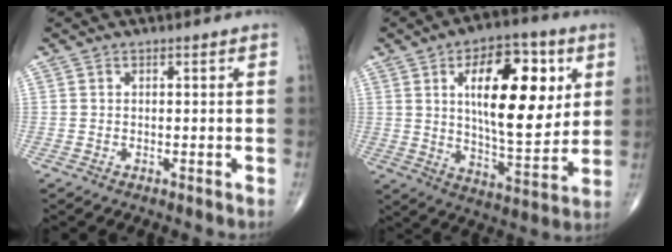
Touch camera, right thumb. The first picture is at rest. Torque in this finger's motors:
{"motor_torque": [-1.45, 3.06, 2.04, 0.74, 0.49]}